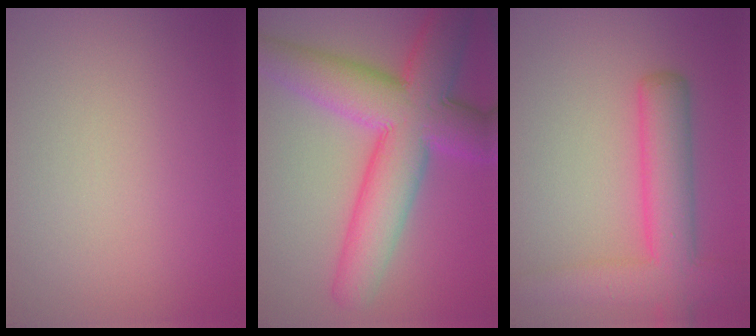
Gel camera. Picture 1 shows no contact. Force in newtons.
{"total": 11.3, "press": 11.3, "slide": 0.1}
{"total": 6.6, "press": 6.6, "slide": 0.4}